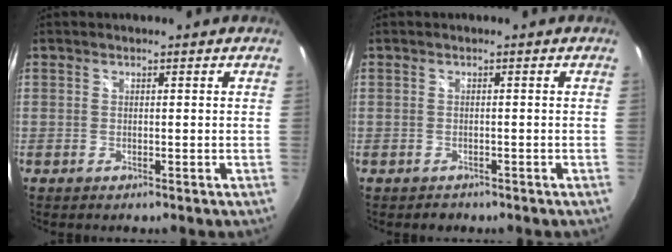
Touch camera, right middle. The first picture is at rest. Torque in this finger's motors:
{"motor_torque": [0.11, -0.07, 0.00, 0.00]}